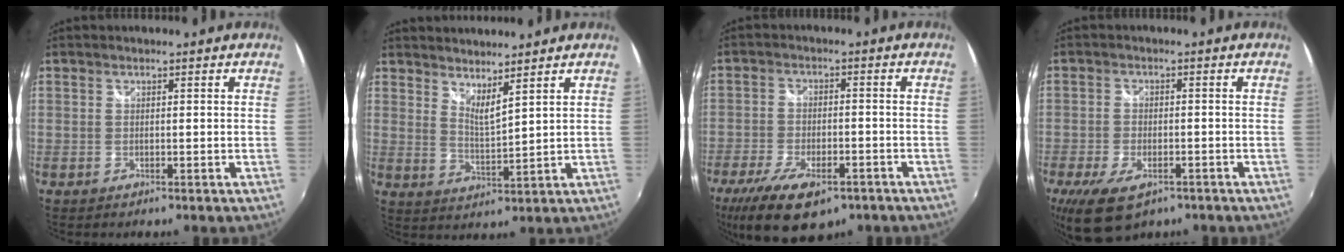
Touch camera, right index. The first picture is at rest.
{"total": 5.5, "force": [4.9, 0.2, 2.5], "torque": [-0.037, -0.010, 0.077]}
{"total": 15.5, "force": [-9.8, 6.5, 10.1], "torque": [-0.217, -0.044, -0.156]}
{"total": 10.4, "force": [-6.3, 5.2, 6.4], "torque": [-0.151, -0.028, -0.104]}